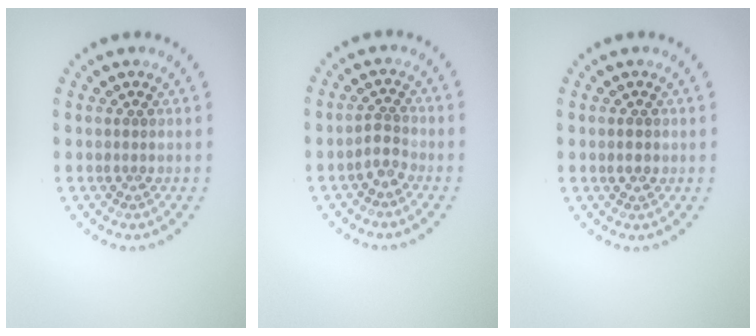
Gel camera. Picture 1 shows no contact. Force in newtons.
{"total": 1.6, "press": 1.1, "slide": 1.1}
{"total": 1.1, "press": 1.1, "slide": 0.2}